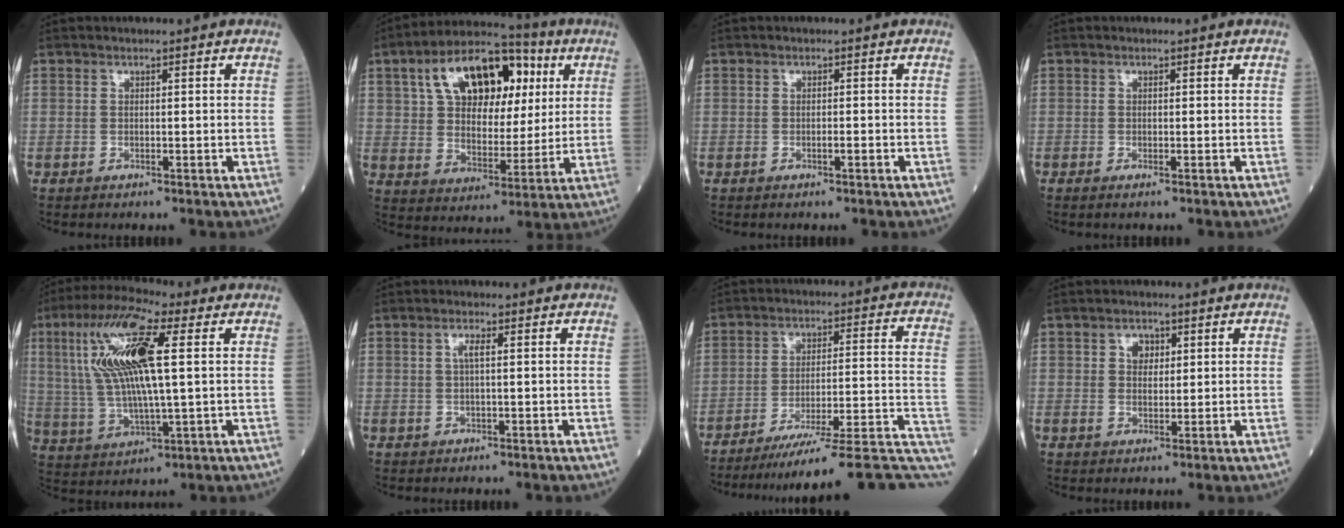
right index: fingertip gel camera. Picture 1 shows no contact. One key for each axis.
{"total": 16.9, "fx": 6.5, "fy": 9.3, "fz": 12.5, "tx": -0.209, "ty": 0.037, "tz": 0.106}
{"total": 1.1, "fx": -0.4, "fy": 0.1, "fz": 1.0, "tx": -0.019, "ty": -0.001, "tz": -0.007}
{"total": 1.0, "fx": -0.2, "fy": 0.2, "fz": 0.9, "tx": -0.017, "ty": -0.003, "tz": -0.003}
{"total": 16.2, "fx": 4.3, "fy": 2.8, "fz": 15.4, "tx": -0.320, "ty": 0.020, "tz": 0.076}
{"total": 1.5, "fx": 0.3, "fy": 0.1, "fz": 1.4, "tx": -0.030, "ty": 0.004, "tz": 0.005}
{"total": 22.3, "fx": -19.3, "fy": -0.1, "fz": 11.2, "tx": -0.079, "ty": 0.011, "tz": -0.268}
{"total": 2.6, "fx": 1.0, "fy": 1.9, "fz": 1.4, "tx": -0.021, "ty": 0.004, "tz": 0.017}